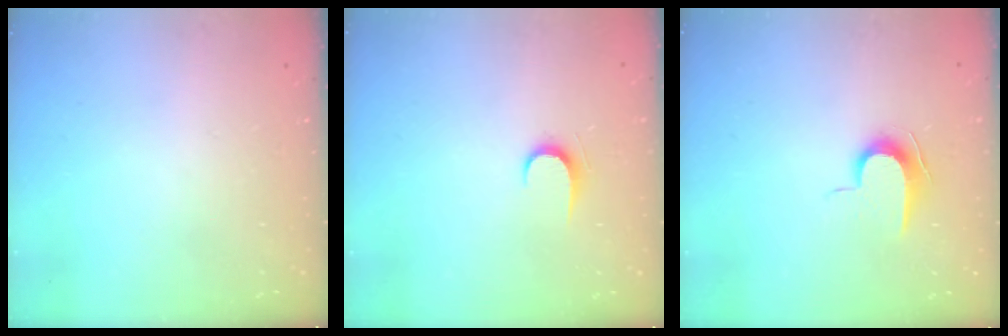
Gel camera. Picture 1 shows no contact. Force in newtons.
{"total": 6.0, "press": 6.0, "slide": 0.7}
{"total": 7.8, "press": 7.8, "slide": 0.7}